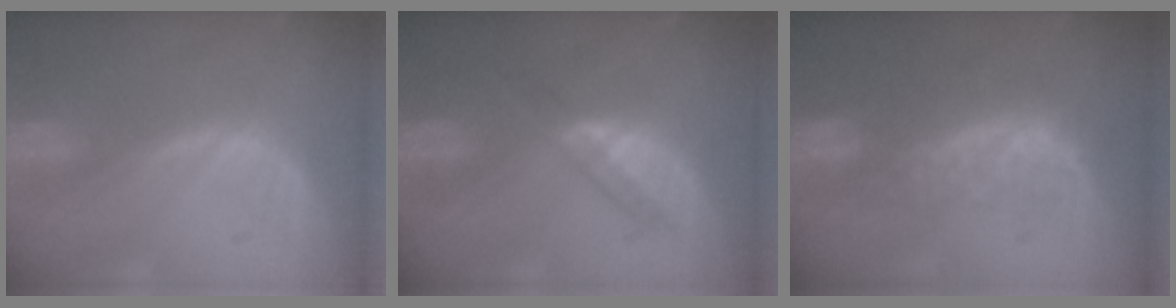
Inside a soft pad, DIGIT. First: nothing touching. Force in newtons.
{"total": 3.1, "press": 3.1, "slide": 0.3}
{"total": 8.3, "press": 6.9, "slide": 4.6}